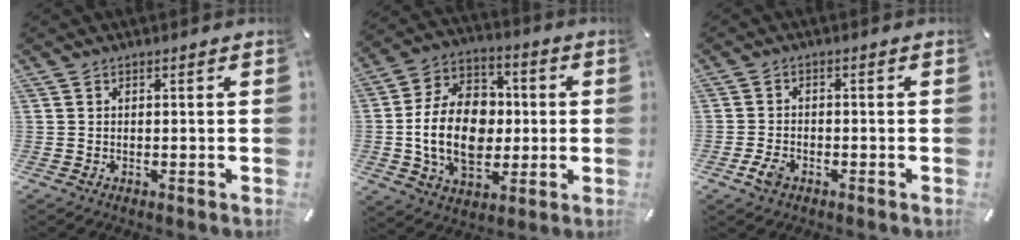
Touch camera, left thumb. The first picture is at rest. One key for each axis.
{"total": 18.3, "fx": -1.3, "fy": 13.6, "fz": 12.3, "tx": -0.254, "ty": 0.008, "tz": -0.025}
{"total": 3.6, "fx": -1.9, "fy": 2.3, "fz": 2.0, "tx": -0.053, "ty": 0.001, "tz": -0.039}